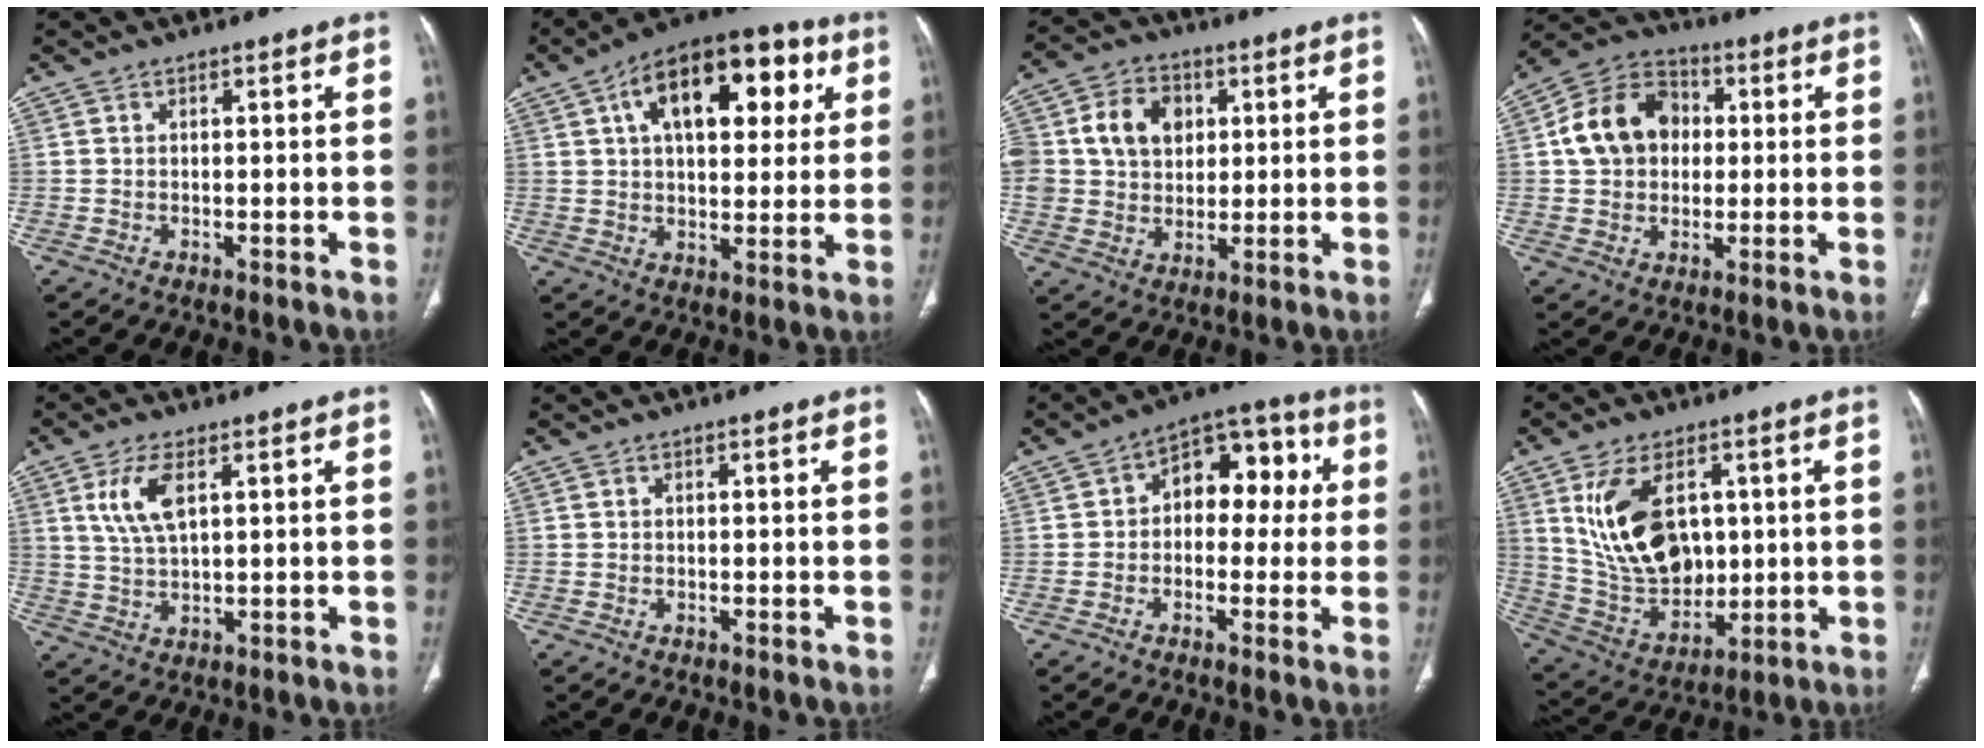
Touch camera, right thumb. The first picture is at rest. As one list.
[{"total": 20.1, "force": [7.0, 10.6, 15.6], "torque": [-0.193, 0.012, 0.100]}, {"total": 14.8, "force": [3.3, 12.0, 8.1], "torque": [-0.140, 0.013, 0.063]}, {"total": 13.7, "force": [1.6, 11.0, 8.0], "torque": [-0.118, 0.020, 0.020]}, {"total": 7.0, "force": [2.7, 2.8, 5.8], "torque": [-0.126, -0.008, 0.060]}, {"total": 0.0}, {"total": 11.7, "force": [1.4, 7.8, 8.7], "torque": [-0.069, 0.040, 0.007]}, {"total": 17.1, "force": [4.3, 11.0, 12.3], "torque": [-0.192, -0.018, 0.101]}]